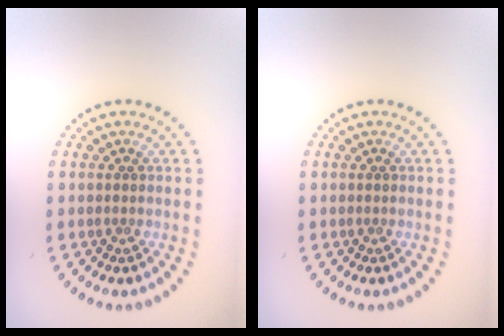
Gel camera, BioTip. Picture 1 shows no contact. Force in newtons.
{"total": 0.0}